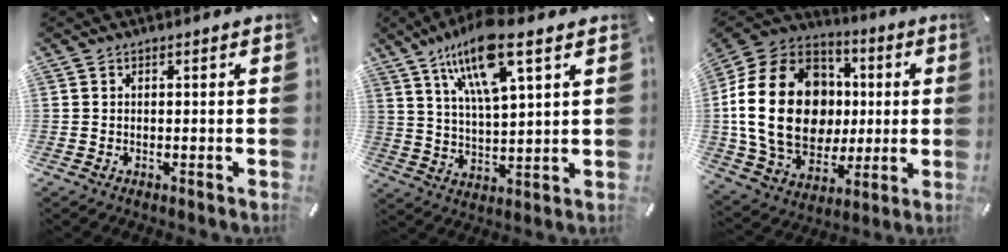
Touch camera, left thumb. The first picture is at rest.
{"total": 14.9, "force": [9.0, 4.3, 11.1], "torque": [-0.212, -0.026, 0.152]}
{"total": 26.3, "force": [1.3, 19.7, 17.3], "torque": [-0.349, 0.016, 0.037]}